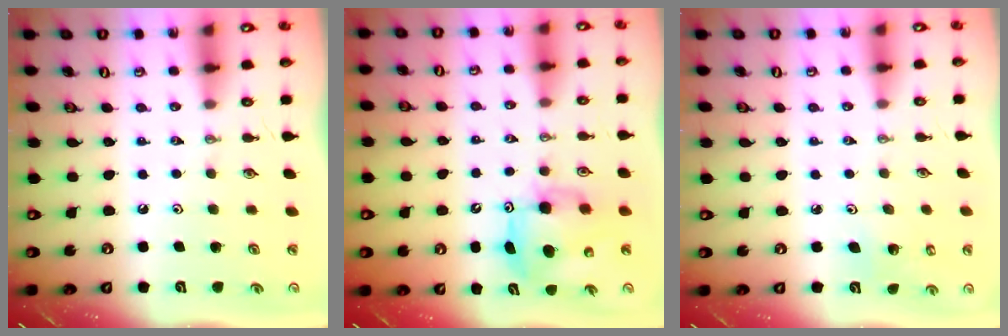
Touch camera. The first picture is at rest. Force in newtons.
{"total": 8.1, "press": 8.0, "slide": 0.8}
{"total": 3.4, "press": 3.3, "slide": 0.8}